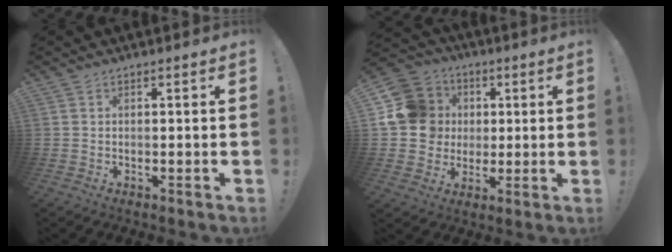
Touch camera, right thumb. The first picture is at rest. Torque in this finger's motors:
{"motor_torque": [1.51, 1.64, 0.72, 0.32, 0.05]}